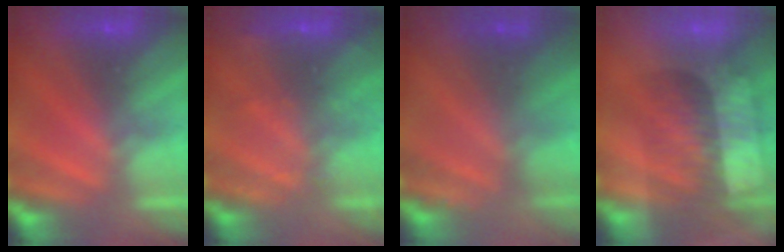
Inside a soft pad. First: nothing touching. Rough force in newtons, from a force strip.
{"total": 2.3}
{"total": 2.2}
{"total": 2.9}